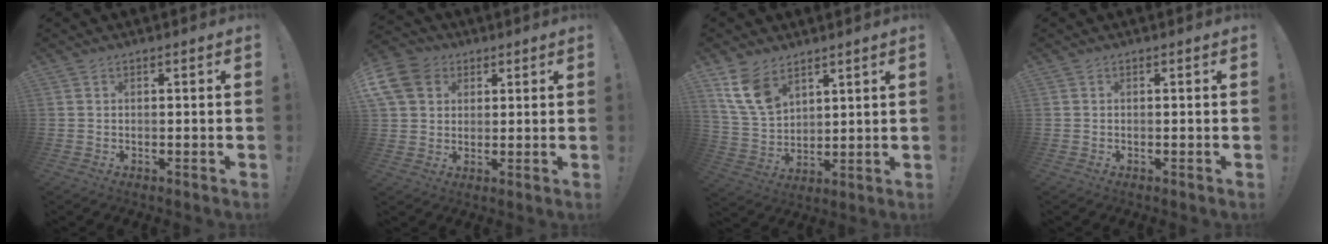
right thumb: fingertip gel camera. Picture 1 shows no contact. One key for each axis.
{"total": 10.9, "fx": 4.1, "fy": 8.8, "fz": 4.9, "tx": -0.097, "ty": -0.015, "tz": 0.085}
{"total": 11.4, "fx": 7.3, "fy": 6.9, "fz": 5.4, "tx": -0.108, "ty": -0.034, "tz": 0.149}
{"total": 0.0}